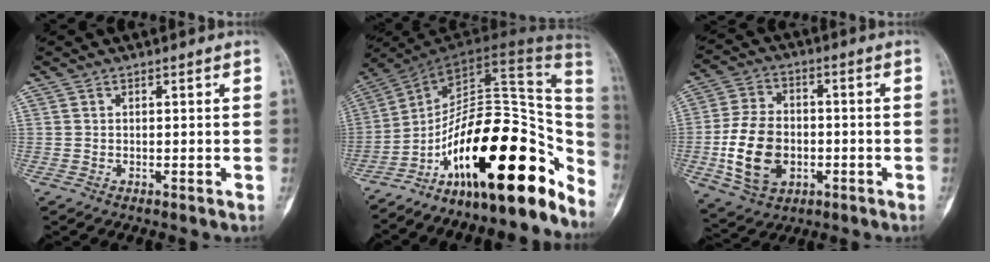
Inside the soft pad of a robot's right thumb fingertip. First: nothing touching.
{"total": 25.4, "force": [-13.3, 9.8, 19.3], "torque": [-0.196, 0.126, -0.208]}
{"total": 13.7, "force": [-2.9, 9.6, 9.3], "torque": [-0.161, 0.012, -0.046]}